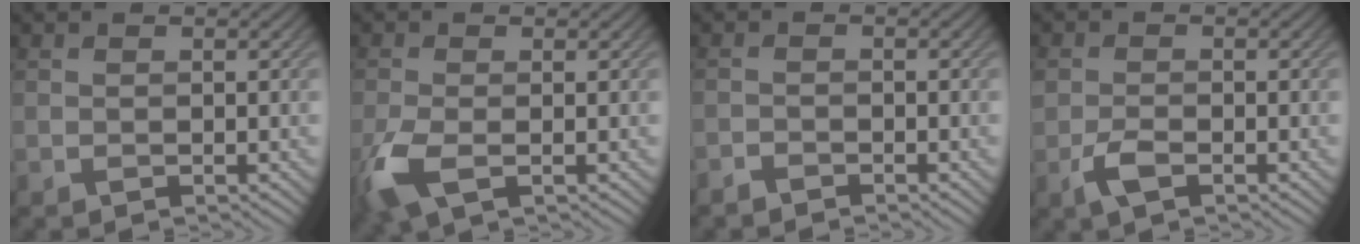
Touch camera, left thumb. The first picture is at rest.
{"total": 4.6, "force": [-1.8, 2.0, 3.8], "torque": [-0.096, -0.009, -0.042]}
{"total": 1.3, "force": [-1.3, 0.1, 0.2], "torque": [-0.002, 0.001, -0.030]}
{"total": 2.6, "force": [-1.3, 1.4, 1.9], "torque": [-0.043, 0.001, -0.030]}